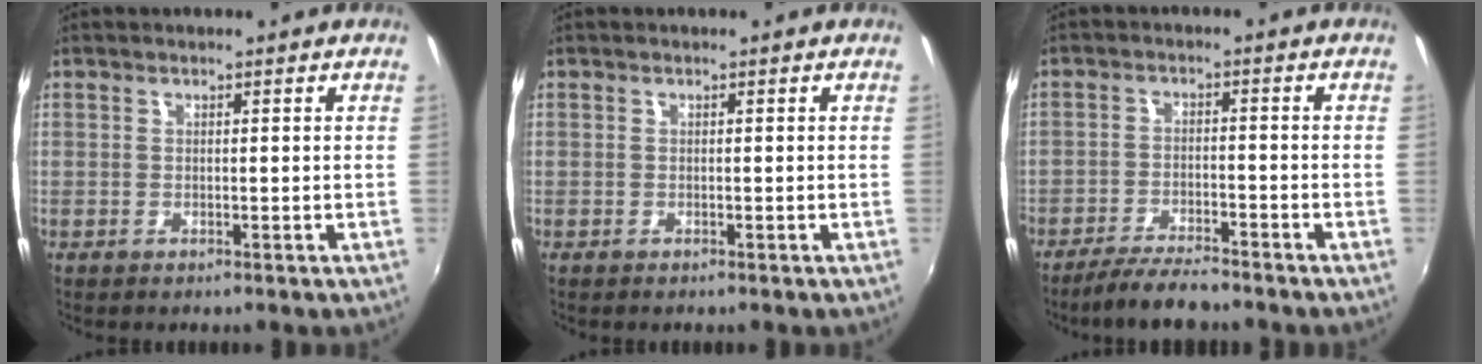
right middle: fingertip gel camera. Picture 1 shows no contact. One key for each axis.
{"total": 0.0}
{"total": 7.7, "fx": -6.8, "fy": 1.1, "fz": 3.4, "tx": -0.083, "ty": -0.011, "tz": -0.116}